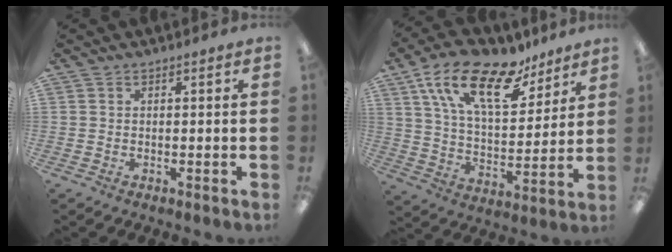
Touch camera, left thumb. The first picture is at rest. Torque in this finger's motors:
{"motor_torque": [0.26, 0.27, 1.44, -1.33, 0.38]}